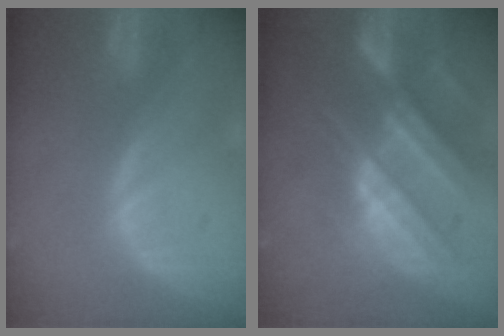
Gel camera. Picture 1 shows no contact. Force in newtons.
{"total": 10.8, "press": 9.6, "slide": 4.9}